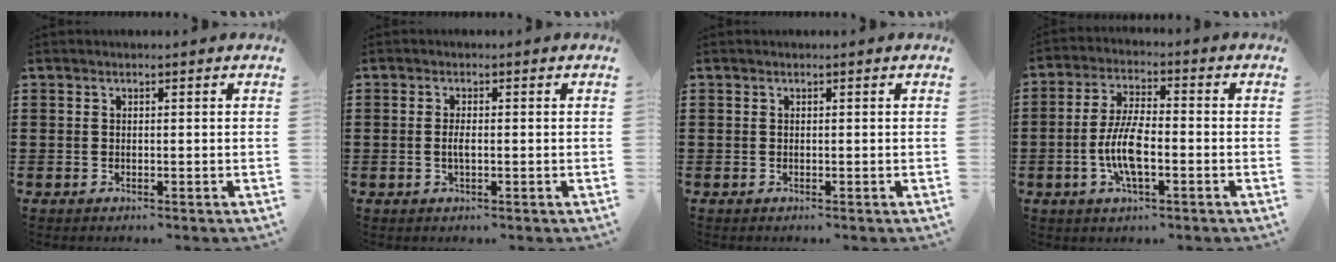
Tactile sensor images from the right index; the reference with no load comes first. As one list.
[{"total": 1.8, "force": [-0.3, 0.5, 1.7], "torque": [-0.039, -0.003, -0.007]}, {"total": 0.0}, {"total": 7.8, "force": [-2.0, 2.6, 7.1], "torque": [-0.160, -0.009, -0.044]}]